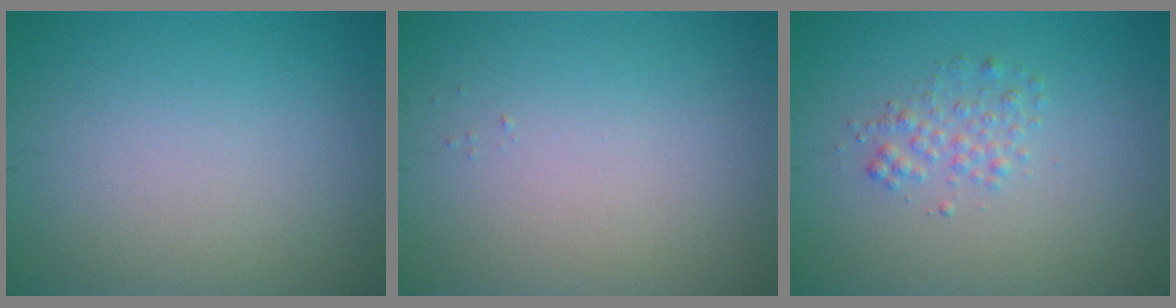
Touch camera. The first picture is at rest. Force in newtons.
{"total": 0.0}
{"total": 1.7, "press": 1.7, "slide": 0.0}